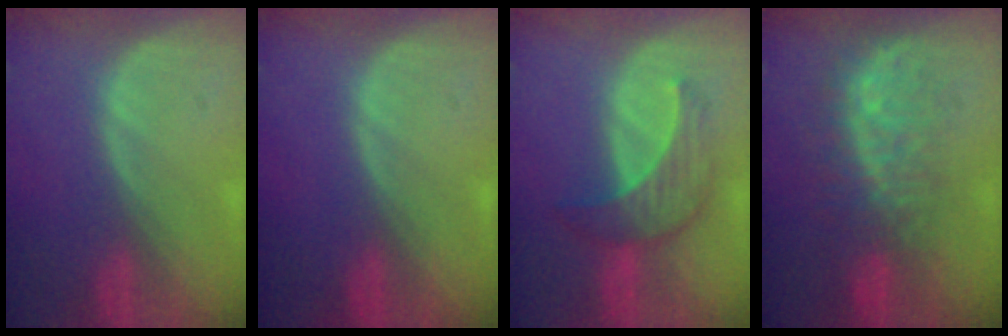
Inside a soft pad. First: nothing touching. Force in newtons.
{"total": 0.0}
{"total": 5.8, "press": 5.8, "slide": 0.6}
{"total": 8.4, "press": 8.4, "slide": 0.3}